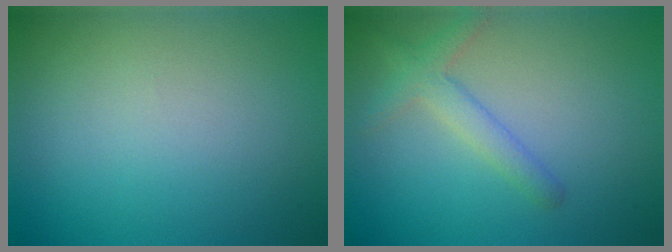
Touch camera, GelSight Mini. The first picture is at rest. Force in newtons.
{"total": 2.4, "press": 2.4, "slide": 0.1}